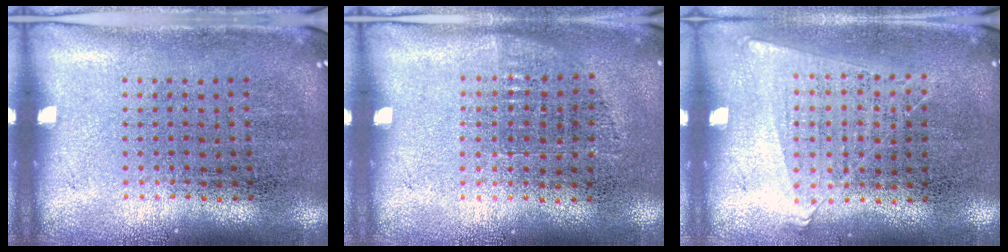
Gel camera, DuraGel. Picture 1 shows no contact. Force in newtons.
{"total": 0.6, "press": 0.5, "slide": 0.3}
{"total": 1.0, "press": 0.9, "slide": 0.4}